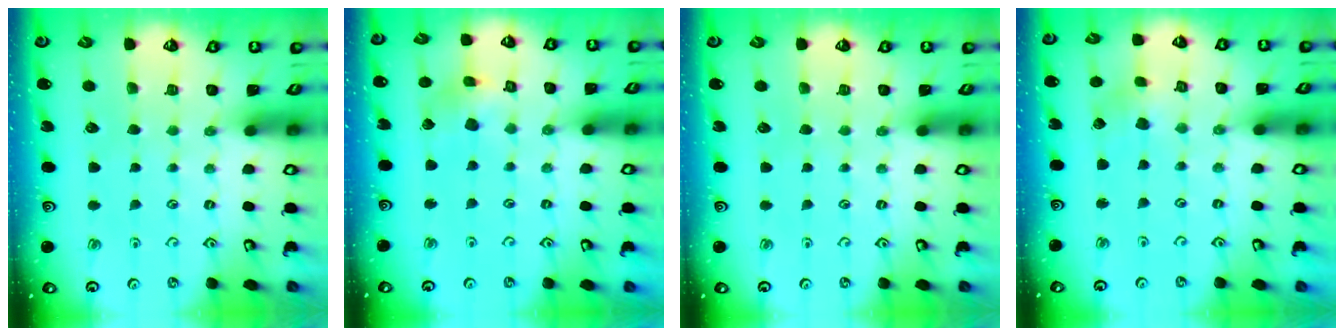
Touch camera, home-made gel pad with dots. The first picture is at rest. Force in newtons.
{"total": 6.3, "press": 6.2, "slide": 0.6}
{"total": 0.0}
{"total": 2.3, "press": 2.2, "slide": 0.4}